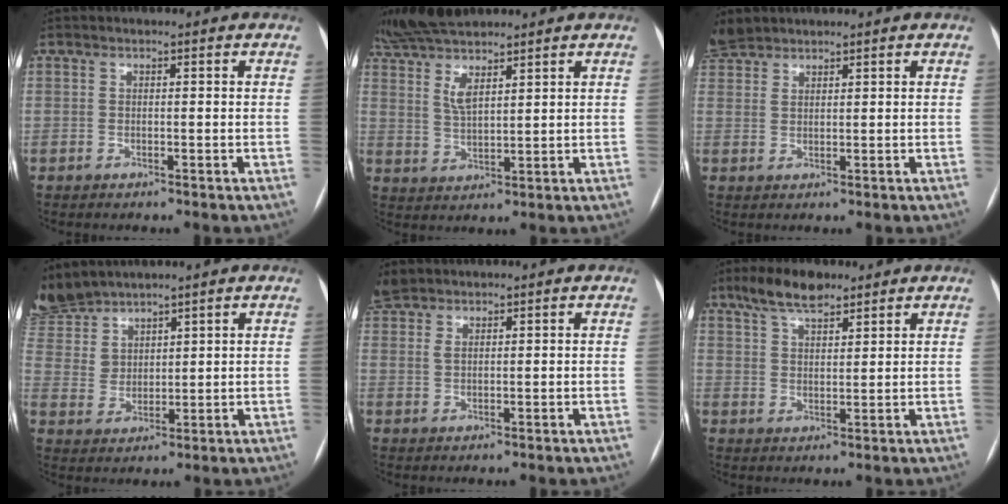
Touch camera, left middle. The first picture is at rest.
{"total": 11.4, "force": [9.0, 2.2, 6.6], "torque": [-0.128, 0.014, 0.166]}
{"total": 3.8, "force": [3.6, 1.1, 0.5], "torque": [-0.023, 0.015, 0.076]}
{"total": 9.5, "force": [8.7, 3.7, 1.5], "torque": [-0.053, 0.003, 0.194]}
{"total": 4.3, "force": [3.6, 1.9, 1.5], "torque": [-0.042, 0.013, 0.079]}
{"total": 6.9, "force": [5.3, 2.2, 3.9], "torque": [-0.076, 0.013, 0.097]}